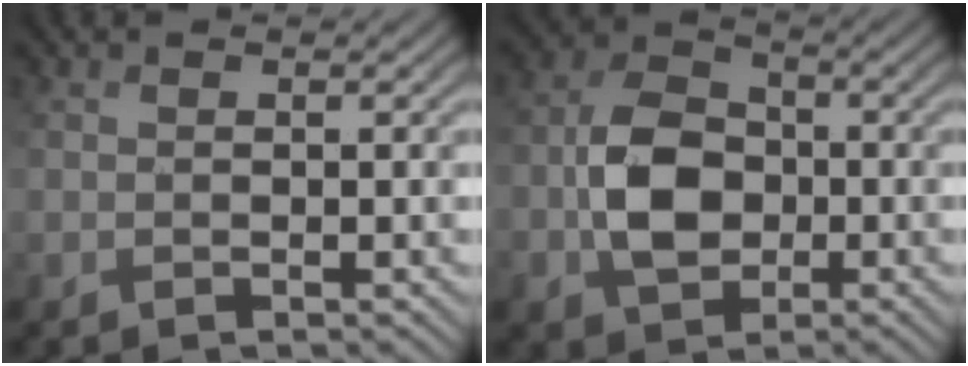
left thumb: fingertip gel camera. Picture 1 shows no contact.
{"total": 7.5, "force": [-1.6, 5.4, 4.9], "torque": [-0.101, 0.004, -0.037]}